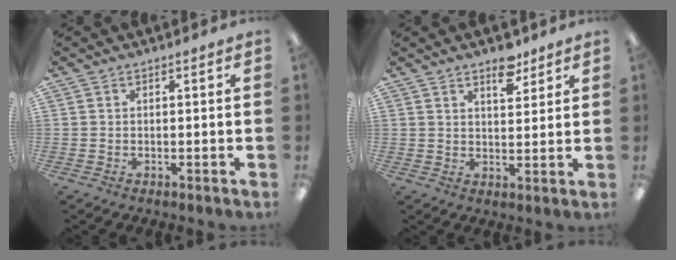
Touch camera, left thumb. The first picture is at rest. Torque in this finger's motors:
{"motor_torque": [-0.18, -0.18, -0.43, -0.07, 0.01]}